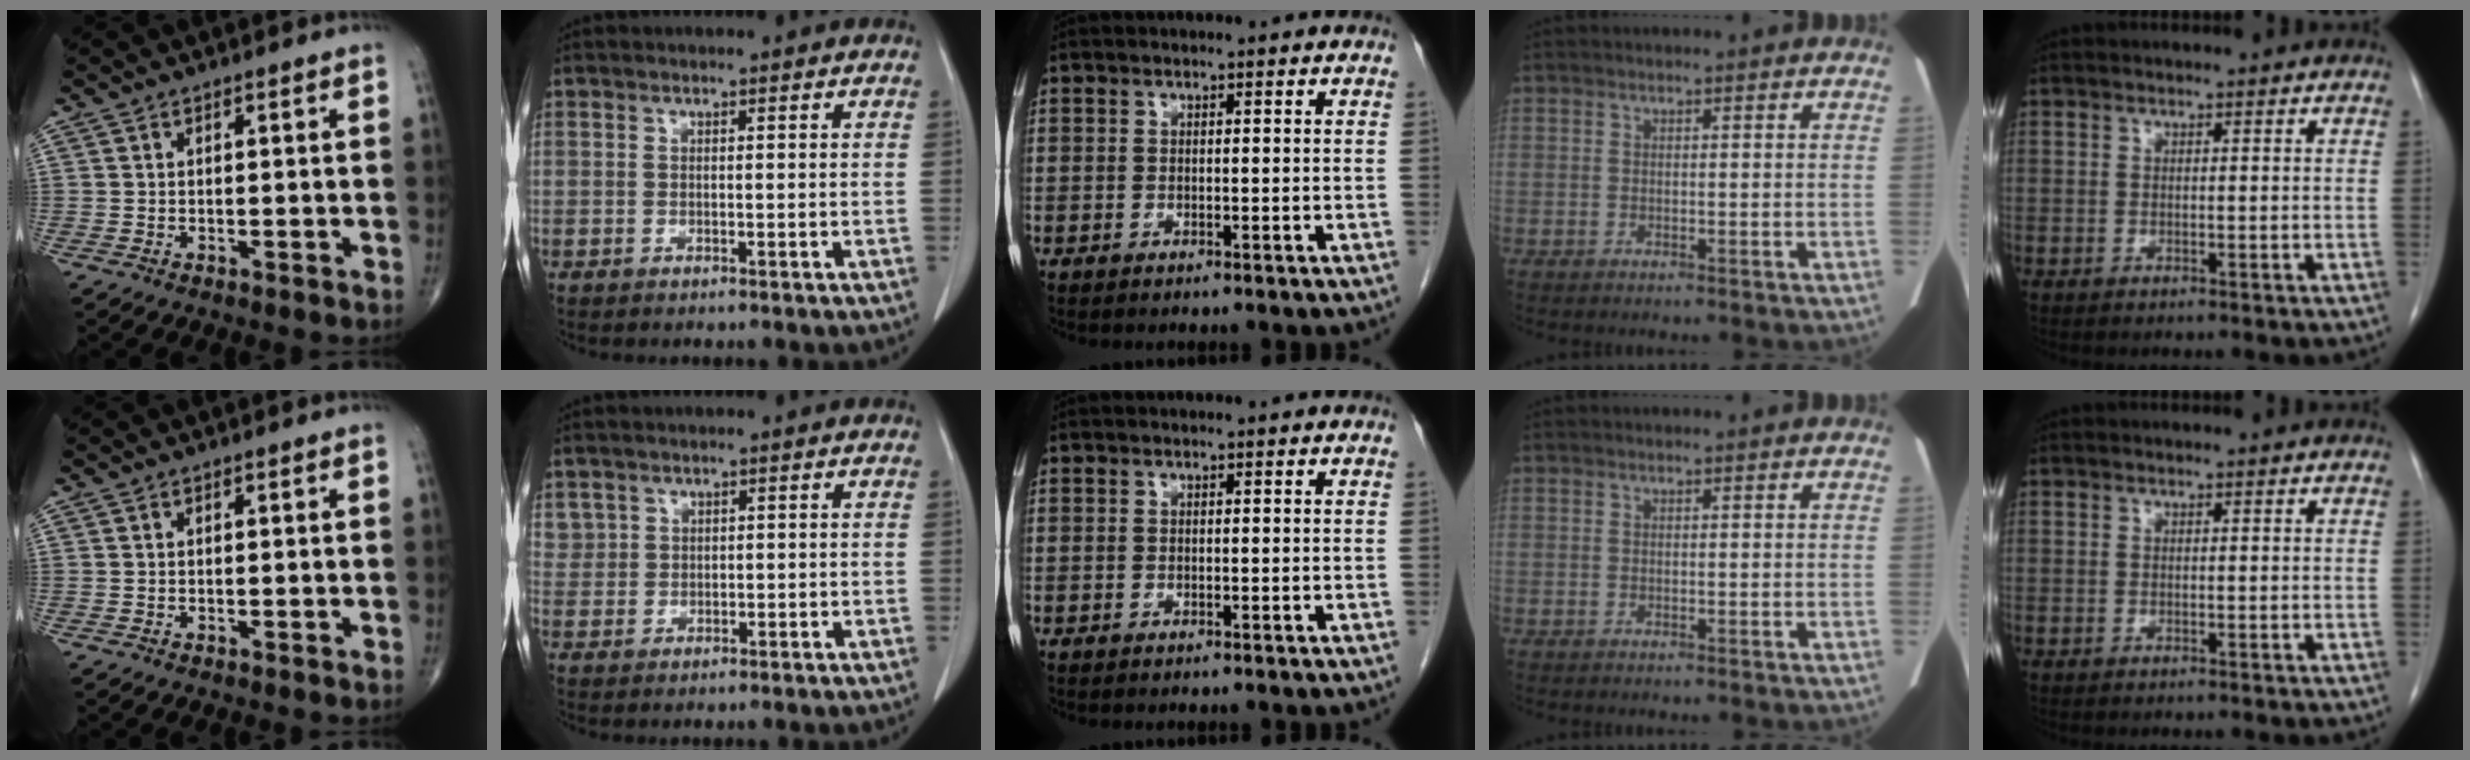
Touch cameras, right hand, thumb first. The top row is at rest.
{"index": {"total": 2.4, "force": [1.2, 2.0, 0.0], "torque": [0.012, 0.004, 0.019]}}